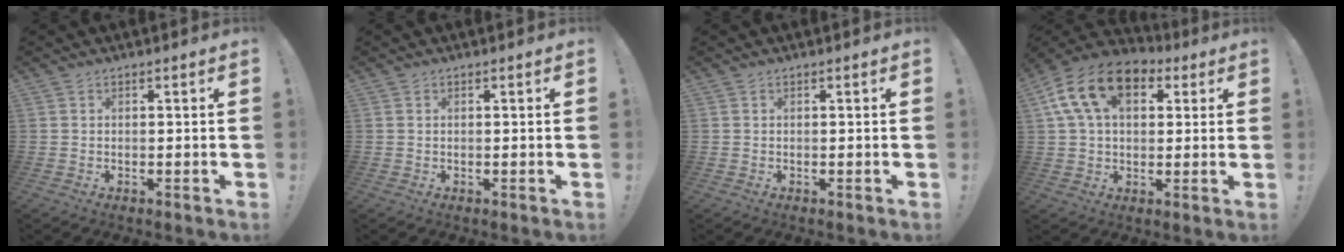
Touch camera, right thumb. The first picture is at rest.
{"total": 0.0}
{"total": 0.0}
{"total": 17.0, "force": [6.5, 10.9, 11.4], "torque": [-0.211, -0.009, 0.117]}